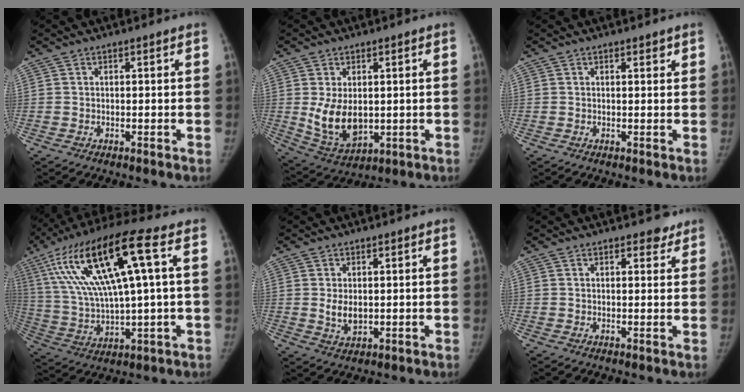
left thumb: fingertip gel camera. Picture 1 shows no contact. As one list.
[{"total": 9.9, "force": [0.2, 6.4, 7.5], "torque": [-0.118, -0.015, 0.025]}, {"total": 0.9, "force": [0.7, 0.4, 0.5], "torque": [-0.002, -0.003, 0.007]}, {"total": 22.2, "force": [6.7, 5.1, 20.5], "torque": [-0.414, 0.013, 0.122]}, {"total": 3.9, "force": [0.3, 2.4, 3.0], "torque": [-0.047, -0.010, 0.012]}, {"total": 2.9, "force": [2.2, 1.5, 1.1], "torque": [0.007, -0.011, 0.026]}]